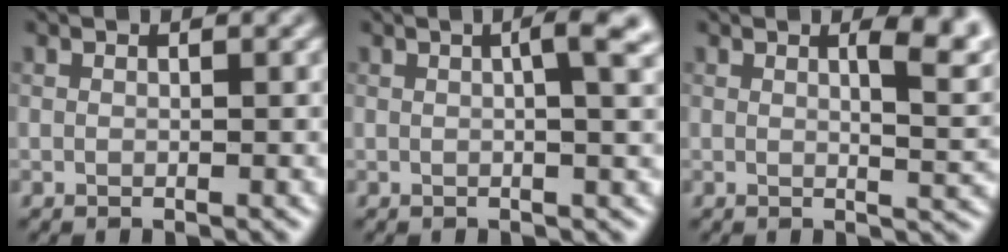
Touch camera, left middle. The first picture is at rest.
{"total": 4.6, "force": [0.9, 1.4, 4.2], "torque": [-0.042, 0.019, 0.006]}
{"total": 4.6, "force": [1.8, 1.5, 4.0], "torque": [-0.042, 0.001, 0.024]}